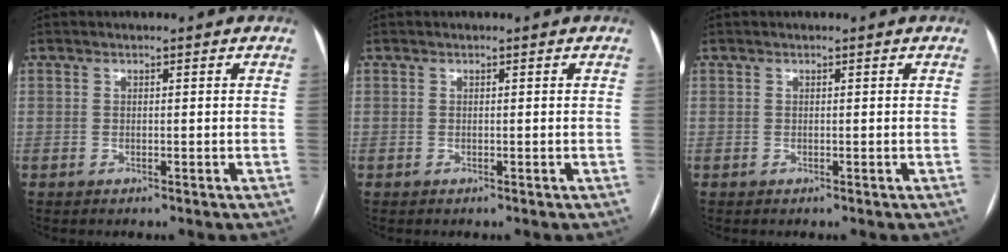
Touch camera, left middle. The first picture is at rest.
{"total": 0.0}
{"total": 0.0}